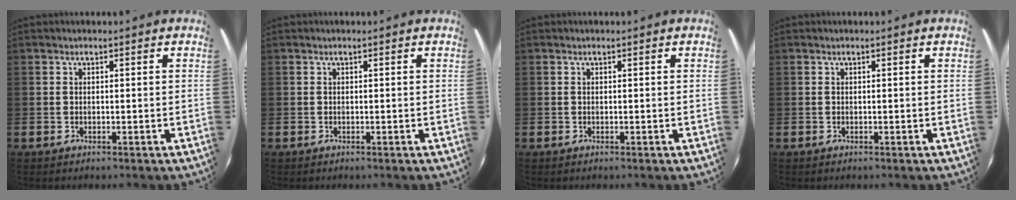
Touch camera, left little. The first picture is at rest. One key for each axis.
{"total": 0.0}
{"total": 0.0}
{"total": 0.0}